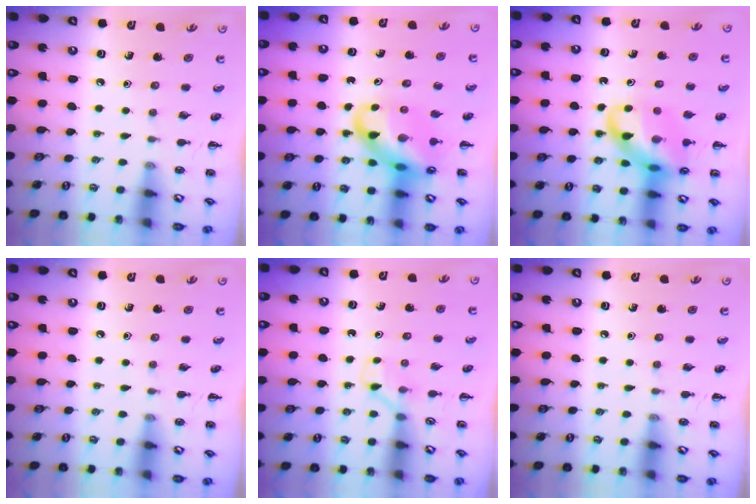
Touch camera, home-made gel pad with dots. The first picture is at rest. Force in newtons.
{"total": 13.4, "press": 12.9, "slide": 3.6}
{"total": 14.3, "press": 14.0, "slide": 2.9}
{"total": 0.0}
{"total": 2.8, "press": 2.6, "slide": 1.0}
{"total": 0.0}